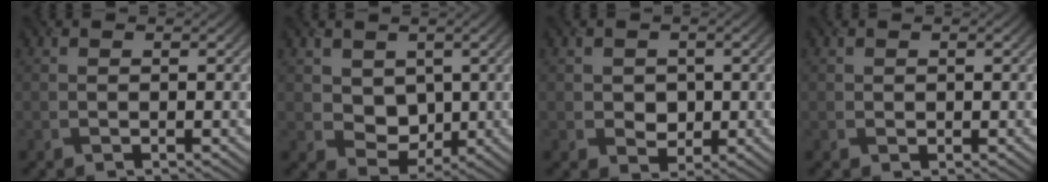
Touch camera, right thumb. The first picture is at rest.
{"total": 4.9, "force": [1.2, 4.0, 2.6], "torque": [-0.064, -0.009, 0.018]}
{"total": 2.8, "force": [0.1, 2.5, 1.3], "torque": [-0.031, -0.006, -0.005]}
{"total": 0.6, "force": [0.3, 0.6, 0.1], "torque": [-0.003, -0.005, 0.006]}